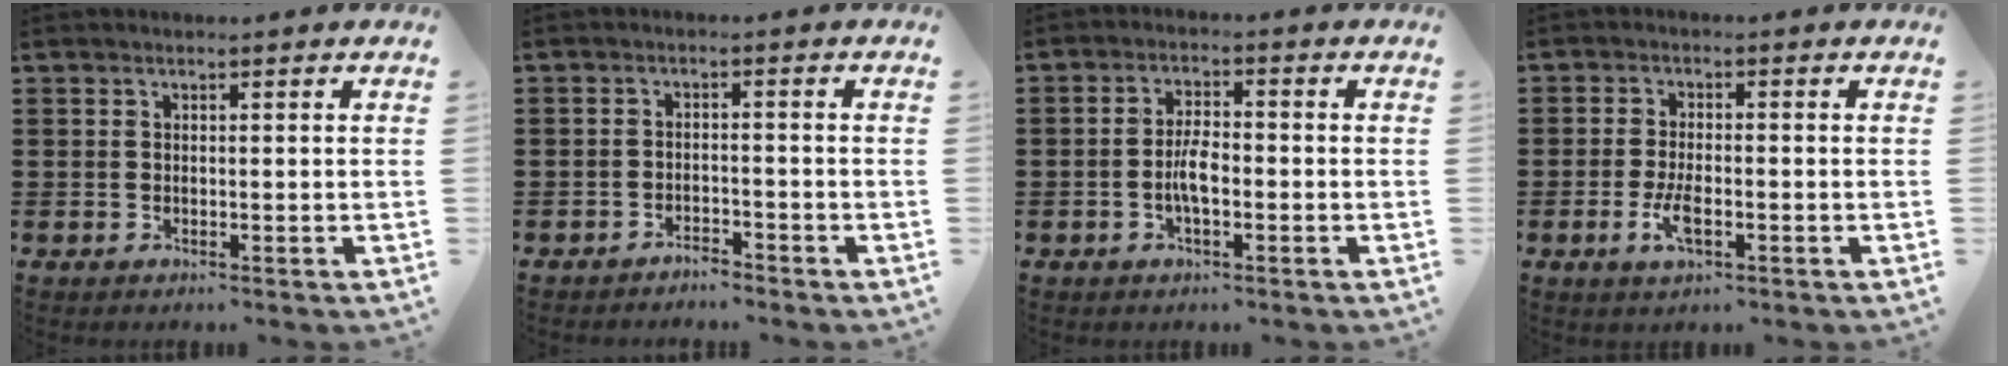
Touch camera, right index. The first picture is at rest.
{"total": 2.1, "force": [-2.0, 0.2, 0.0], "torque": [-0.008, 0.003, -0.044]}
{"total": 4.3, "force": [-1.0, 1.5, 3.9], "torque": [-0.084, 0.001, -0.022]}
{"total": 4.0, "force": [-1.3, 1.4, 3.4], "torque": [-0.071, -0.001, -0.027]}